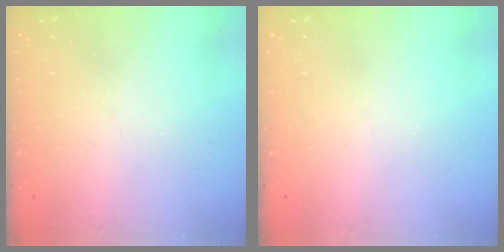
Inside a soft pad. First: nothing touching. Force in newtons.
{"total": 0.0}